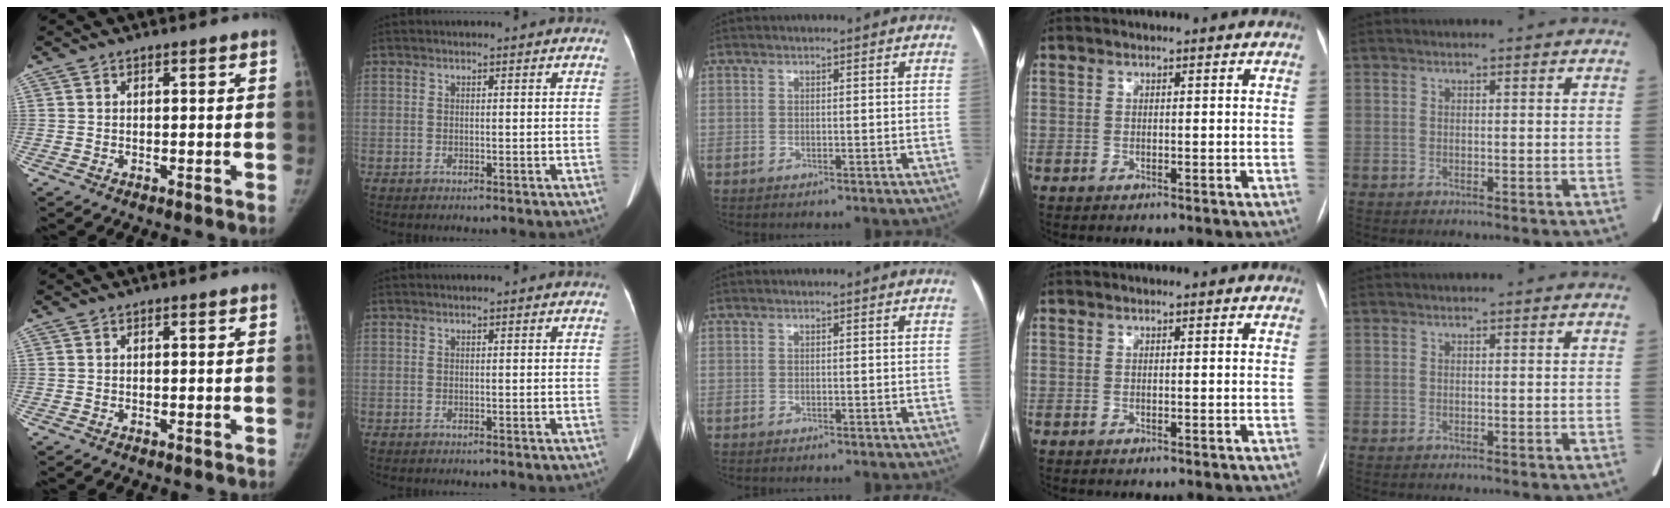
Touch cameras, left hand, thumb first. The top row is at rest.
{}